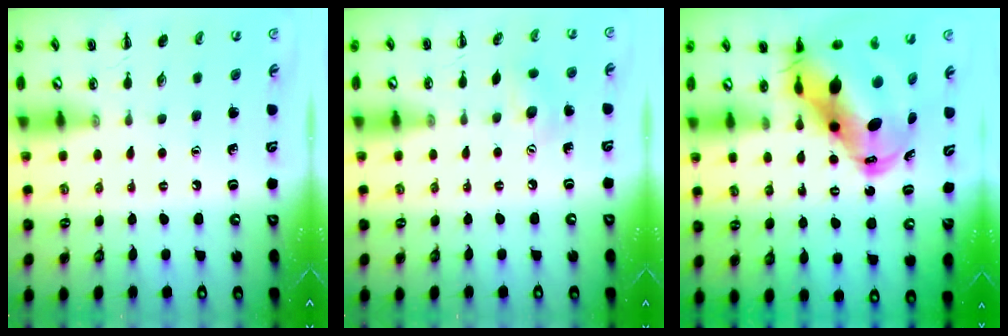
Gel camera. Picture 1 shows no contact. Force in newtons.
{"total": 7.0, "press": 6.9, "slide": 1.4}
{"total": 15.8, "press": 15.3, "slide": 4.1}